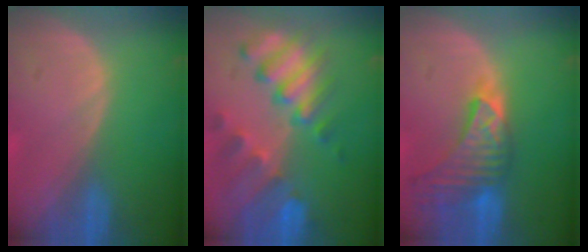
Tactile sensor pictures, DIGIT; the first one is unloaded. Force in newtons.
{"total": 10.4, "press": 9.0, "slide": 5.2}
{"total": 9.1, "press": 8.2, "slide": 3.8}